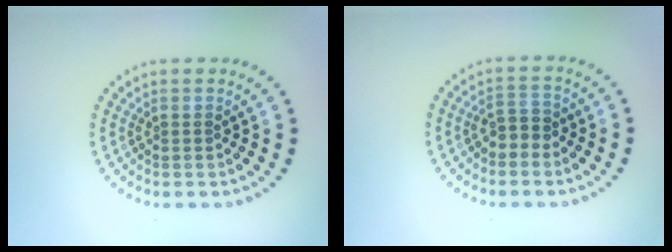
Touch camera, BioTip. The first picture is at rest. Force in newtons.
{"total": 1.8, "press": 1.6, "slide": 0.8}